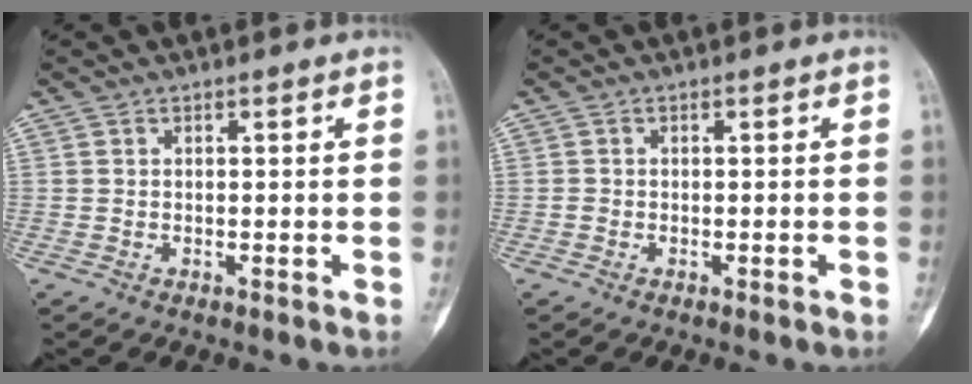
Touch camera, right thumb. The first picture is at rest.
{"total": 0.9, "force": [-0.5, 0.5, 0.6], "torque": [-0.006, 0.001, -0.008]}